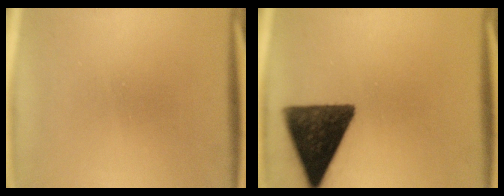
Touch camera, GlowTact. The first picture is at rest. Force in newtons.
{"total": 14.2}